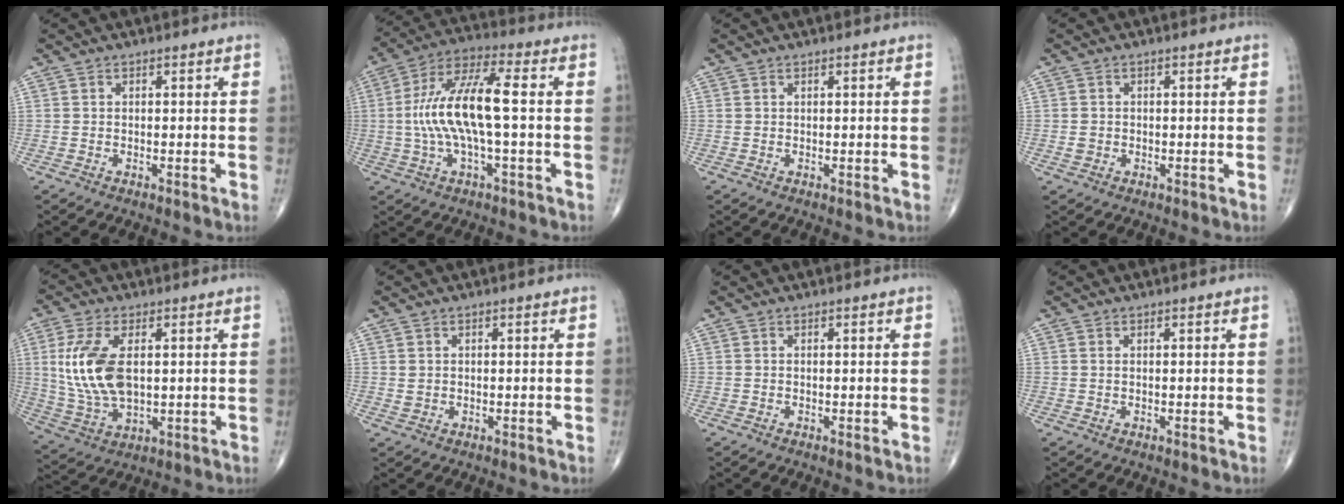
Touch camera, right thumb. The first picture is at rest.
{"total": 14.0, "force": [-0.3, 3.7, 13.5], "torque": [-0.286, 0.034, -0.008]}
{"total": 0.0}
{"total": 1.5, "force": [-0.2, 1.4, 0.7], "torque": [-0.009, 0.004, 0.000]}
{"total": 13.2, "force": [1.8, 7.1, 11.0], "torque": [-0.234, -0.009, 0.044]}
{"total": 1.1, "force": [0.2, 1.0, 0.5], "torque": [-0.008, 0.000, 0.008]}
{"total": 0.0}
{"total": 0.0}